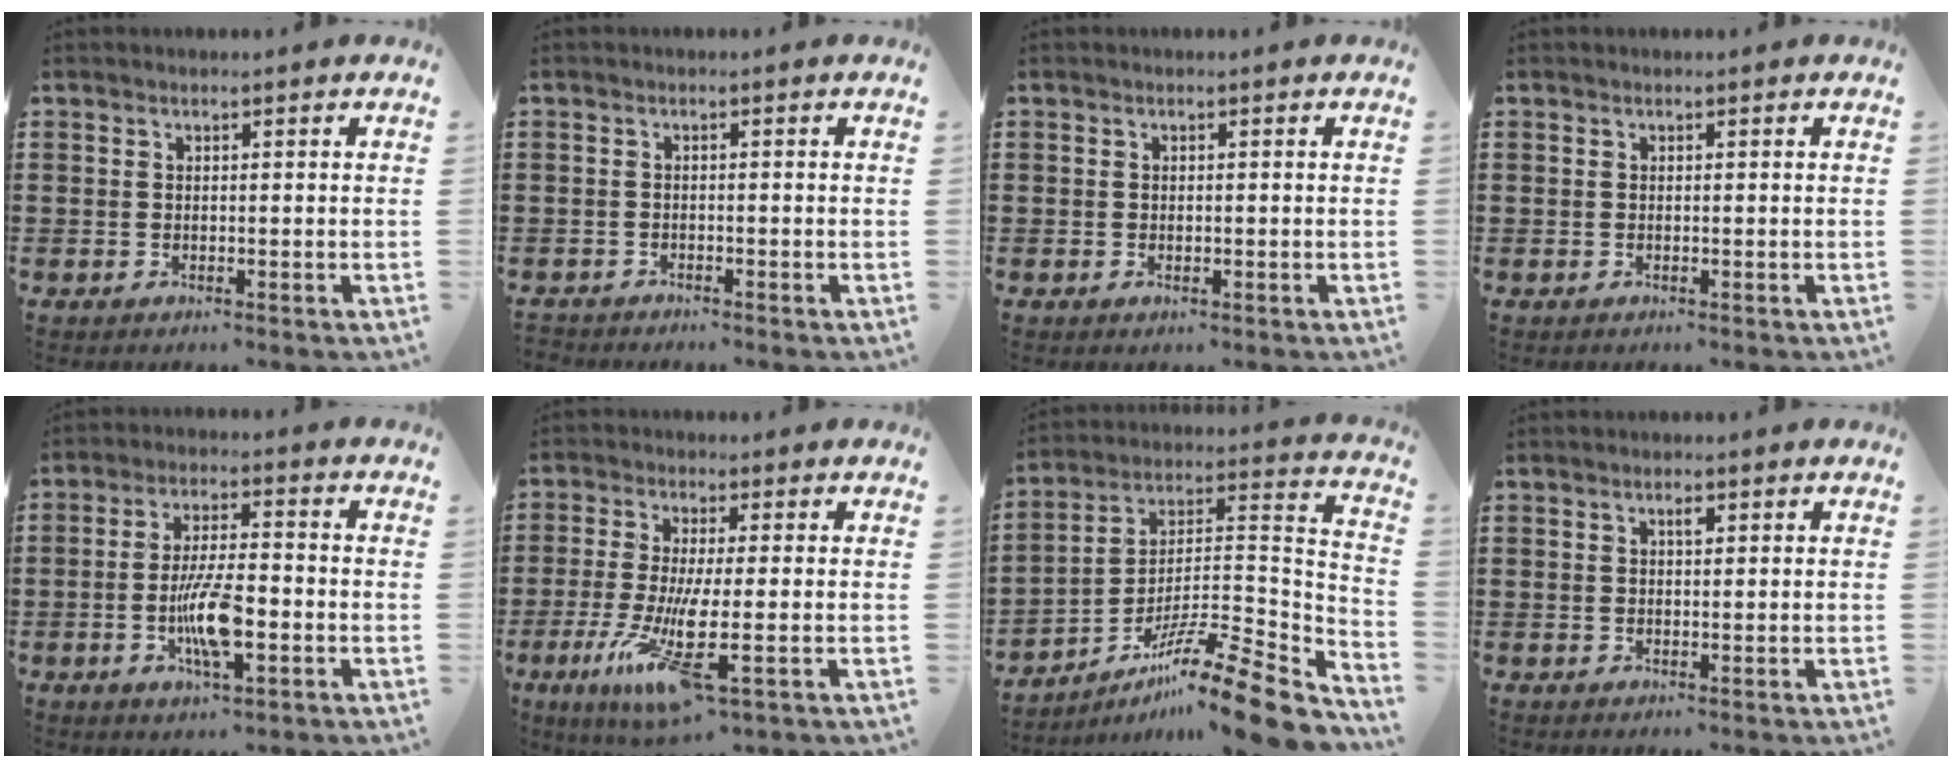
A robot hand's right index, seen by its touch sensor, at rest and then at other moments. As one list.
[{"total": 1.2, "force": [-1.2, 0.1, -0.2], "torque": [-0.001, 0.003, -0.027]}, {"total": 0.6, "force": [-0.1, 0.4, 0.5], "torque": [-0.011, 0.000, -0.001]}, {"total": 0.0}, {"total": 9.2, "force": [-2.3, 2.8, 8.4], "torque": [-0.171, -0.008, -0.043]}, {"total": 9.5, "force": [-3.1, 1.3, 8.9], "torque": [-0.195, -0.022, -0.059]}, {"total": 14.5, "force": [-10.3, 1.6, 10.1], "torque": [-0.156, 0.021, -0.187]}, {"total": 1.2, "force": [0.5, 0.4, 1.0], "torque": [-0.020, 0.004, 0.007]}]